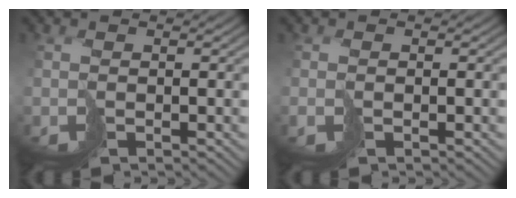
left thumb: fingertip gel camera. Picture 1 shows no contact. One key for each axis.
{"total": 0.7, "fx": -0.1, "fy": 0.3, "fz": 0.6, "tx": -0.013, "ty": -0.003, "tz": 0.000}